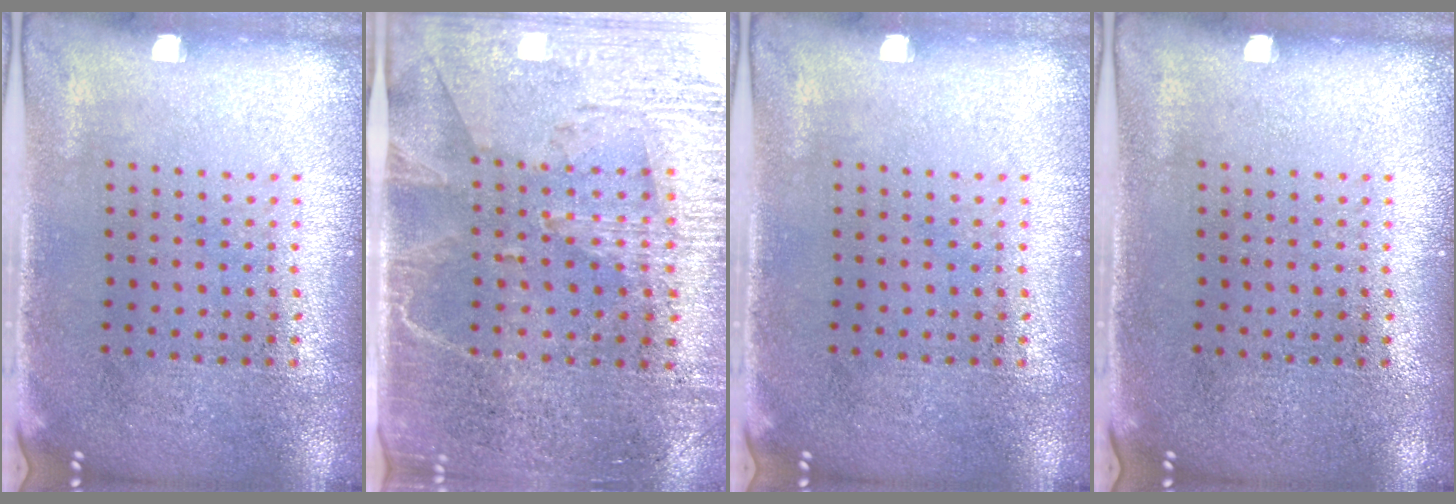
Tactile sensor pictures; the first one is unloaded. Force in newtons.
{"total": 3.1, "press": 2.8, "slide": 1.1}
{"total": 0.0}
{"total": 0.0}